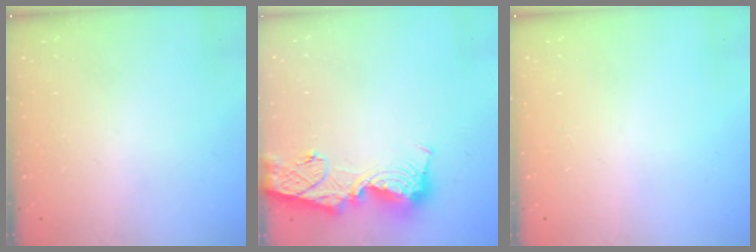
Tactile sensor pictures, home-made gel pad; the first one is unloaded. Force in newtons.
{"total": 13.6, "press": 13.5, "slide": 1.5}
{"total": 0.0}